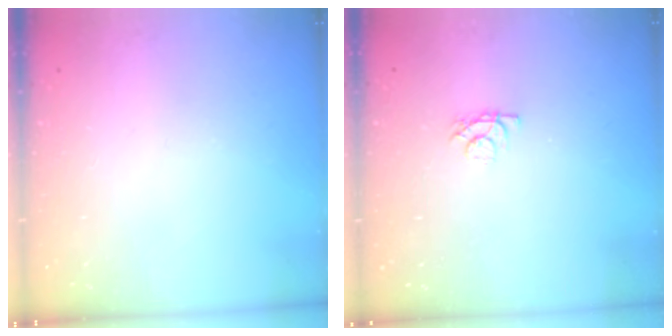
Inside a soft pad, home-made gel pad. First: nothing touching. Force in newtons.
{"total": 4.2, "press": 4.2, "slide": 0.5}